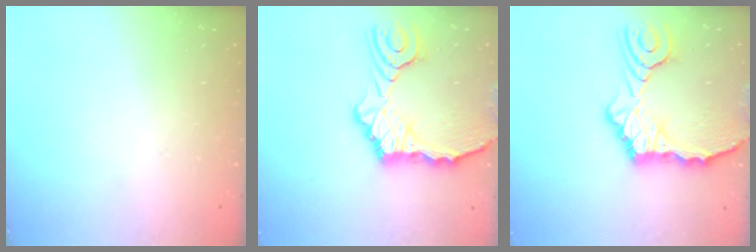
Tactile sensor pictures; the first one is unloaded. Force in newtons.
{"total": 12.5, "press": 12.4, "slide": 1.9}
{"total": 12.5, "press": 12.4, "slide": 1.9}